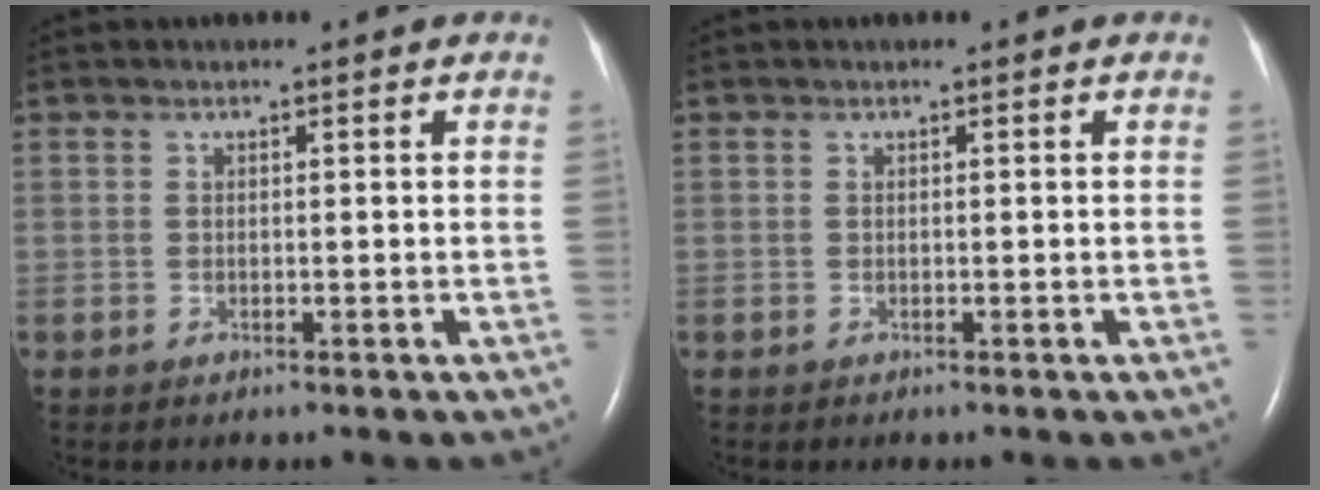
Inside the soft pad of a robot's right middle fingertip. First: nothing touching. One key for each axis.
{"total": 0.0}